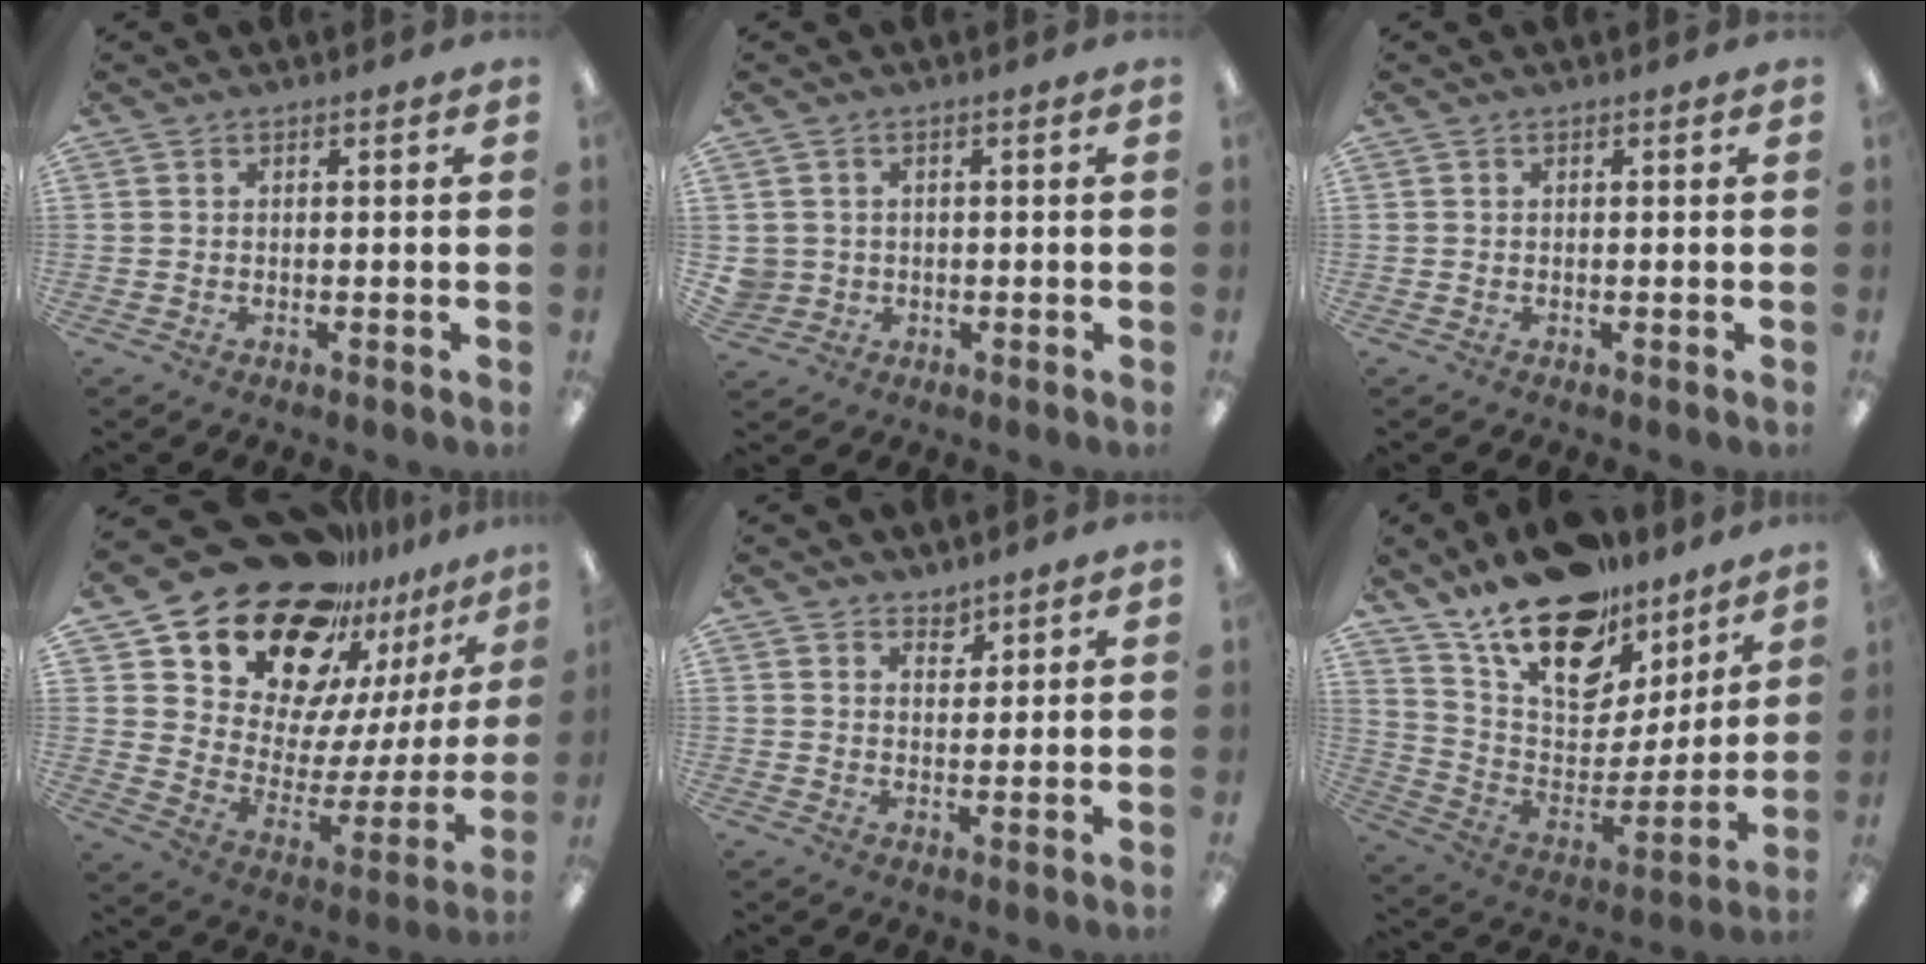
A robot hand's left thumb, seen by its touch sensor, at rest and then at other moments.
{"total": 2.8, "force": [0.4, 2.8, 0.0], "torque": [-0.008, 0.005, 0.006]}
{"total": 0.0}
{"total": 23.4, "force": [18.2, 11.8, 8.7], "torque": [-0.149, -0.127, 0.338]}
{"total": 3.0, "force": [2.8, 1.2, -0.1], "torque": [0.013, -0.022, 0.050]}
{"total": 21.1, "force": [15.0, 10.7, 10.3], "torque": [-0.171, -0.098, 0.269]}